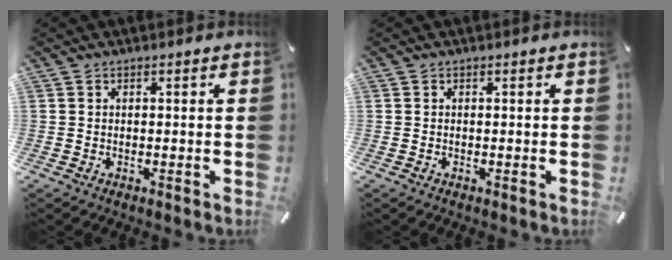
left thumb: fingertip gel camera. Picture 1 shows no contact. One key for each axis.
{"total": 0.0}